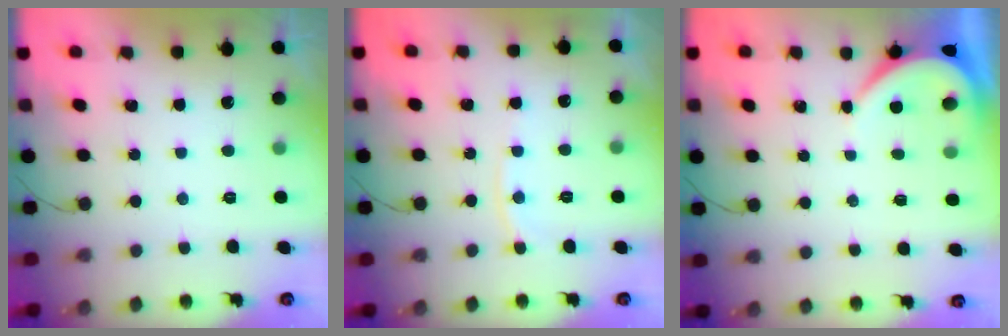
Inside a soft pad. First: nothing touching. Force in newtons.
{"total": 6.3, "press": 6.2, "slide": 1.0}
{"total": 3.9, "press": 3.9, "slide": 0.6}